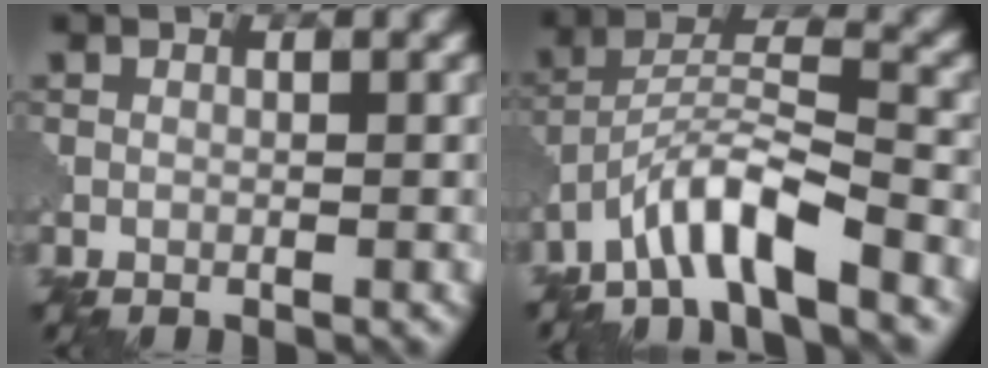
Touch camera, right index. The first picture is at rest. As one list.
[{"total": 6.3, "force": [-4.5, 1.1, 4.3], "torque": [-0.077, 0.012, -0.089]}]